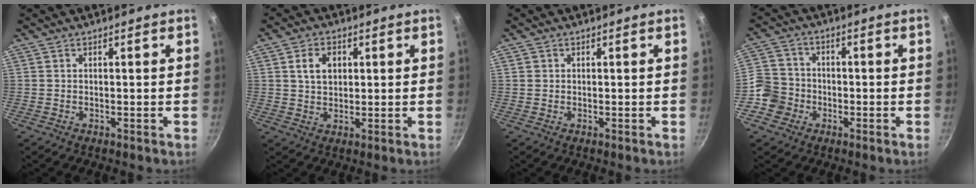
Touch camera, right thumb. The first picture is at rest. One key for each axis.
{"total": 5.3, "fx": 1.5, "fy": 3.8, "fz": 3.3, "tx": -0.040, "ty": 0.001, "tz": 0.026}
{"total": 0.6, "fx": 0.2, "fy": 0.6, "fz": 0.1, "tx": 0.003, "ty": 0.003, "tz": 0.001}
{"total": 7.4, "fx": -2.8, "fy": 6.6, "fz": 1.8, "tx": -0.003, "ty": 0.031, "tz": -0.065}